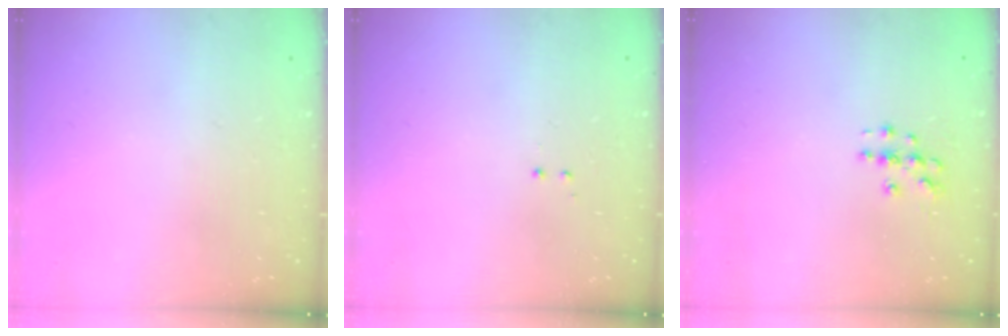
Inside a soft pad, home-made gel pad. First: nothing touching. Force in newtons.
{"total": 0.5, "press": 0.5, "slide": 0.3}
{"total": 4.3, "press": 4.3, "slide": 0.6}